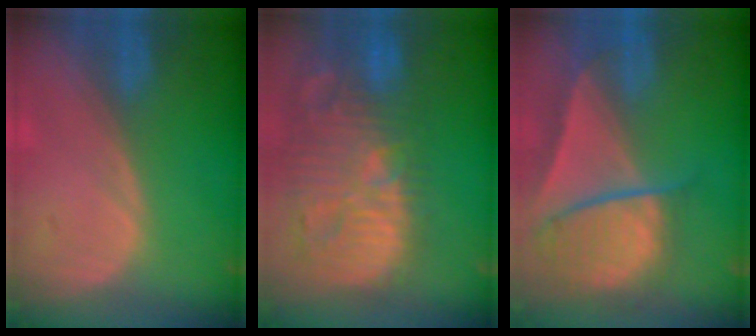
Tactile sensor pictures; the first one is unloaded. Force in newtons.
{"total": 14.7, "press": 12.8, "slide": 7.2}
{"total": 10.0, "press": 8.3, "slide": 5.4}